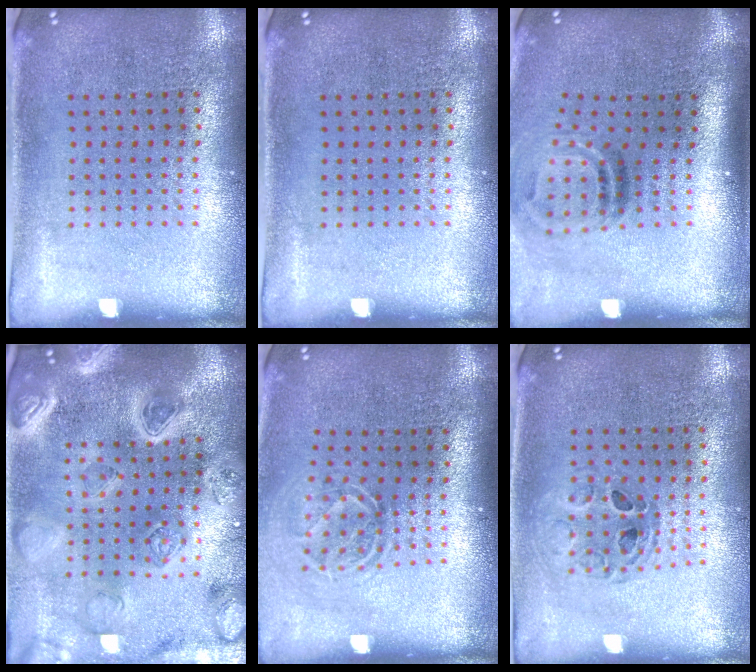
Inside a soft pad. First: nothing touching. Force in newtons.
{"total": 0.0}
{"total": 2.0, "press": 1.2, "slide": 1.6}
{"total": 4.8, "press": 4.1, "slide": 2.4}
{"total": 1.6, "press": 1.2, "slide": 1.1}
{"total": 0.5, "press": 0.4, "slide": 0.2}